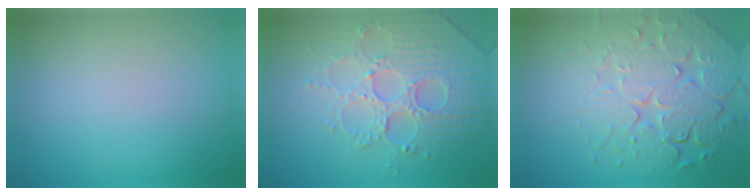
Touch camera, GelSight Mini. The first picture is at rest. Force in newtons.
{"total": 4.7, "press": 4.5, "slide": 1.1}
{"total": 8.1, "press": 5.8, "slide": 5.7}